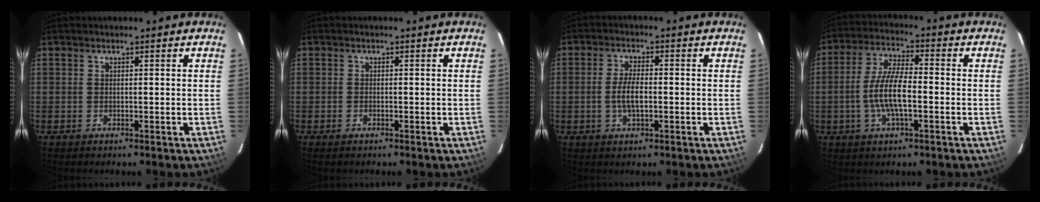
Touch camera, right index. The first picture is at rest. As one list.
[{"total": 1.0, "force": [-0.7, 0.5, 0.5], "torque": [-0.012, -0.002, -0.015]}, {"total": 4.7, "force": [-0.7, 1.6, 4.4], "torque": [-0.087, 0.002, -0.012]}, {"total": 9.0, "force": [-2.0, 2.5, 8.4], "torque": [-0.170, 0.005, -0.040]}]